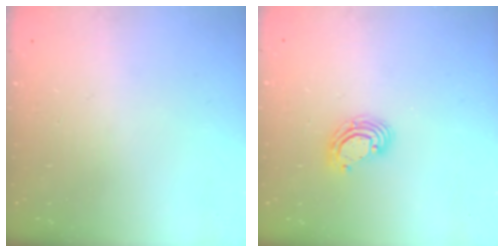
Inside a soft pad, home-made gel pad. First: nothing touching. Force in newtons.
{"total": 6.8, "press": 6.7, "slide": 0.8}